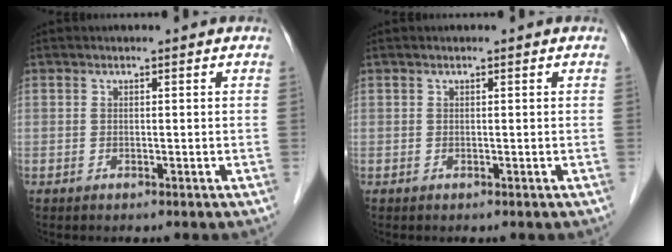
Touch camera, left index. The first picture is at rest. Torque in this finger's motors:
{"motor_torque": [-0.07, -0.07, 0.00, 0.00]}